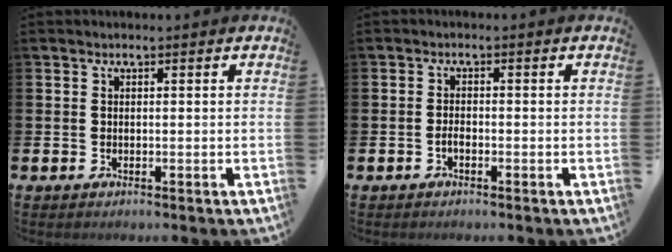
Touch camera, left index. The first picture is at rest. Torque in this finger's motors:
{"motor_torque": [0.08, -0.04, 0.00, 0.04]}